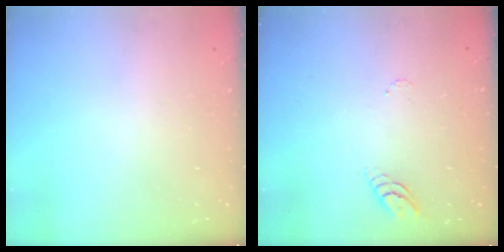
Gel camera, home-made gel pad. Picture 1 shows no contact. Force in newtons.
{"total": 3.9, "press": 3.9, "slide": 0.3}